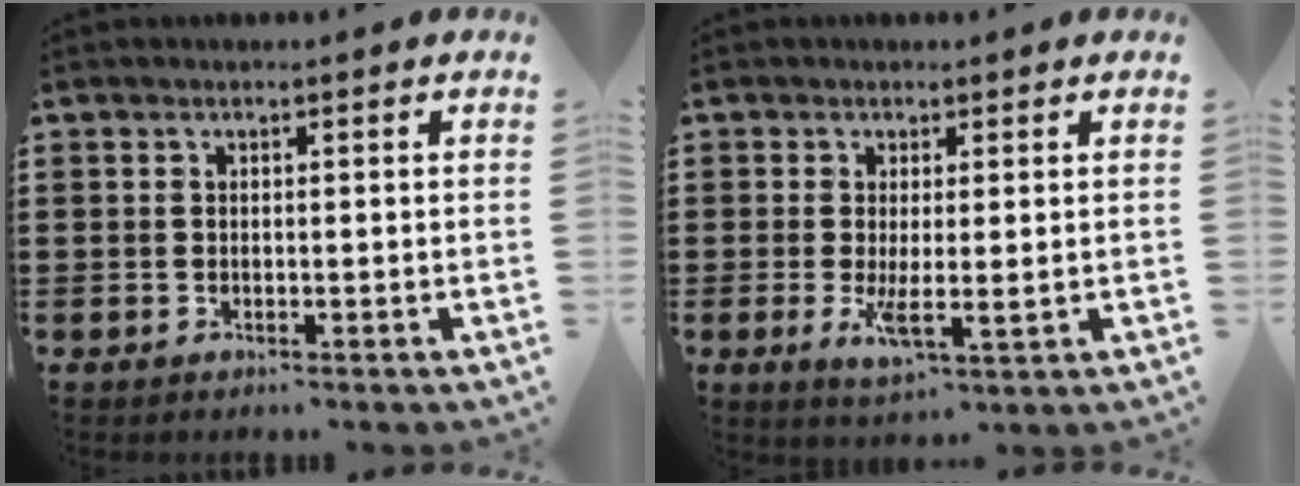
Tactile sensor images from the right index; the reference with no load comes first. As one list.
[{"total": 3.7, "force": [0.0, 1.1, 3.5], "torque": [-0.063, -0.007, -0.003]}]